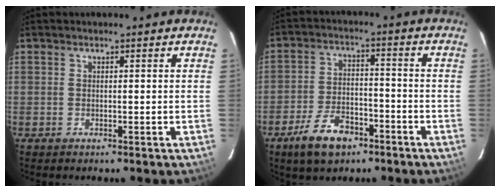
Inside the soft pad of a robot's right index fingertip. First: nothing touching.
{"total": 10.0, "force": [-6.5, 5.1, 5.7], "torque": [-0.131, 0.004, -0.110]}